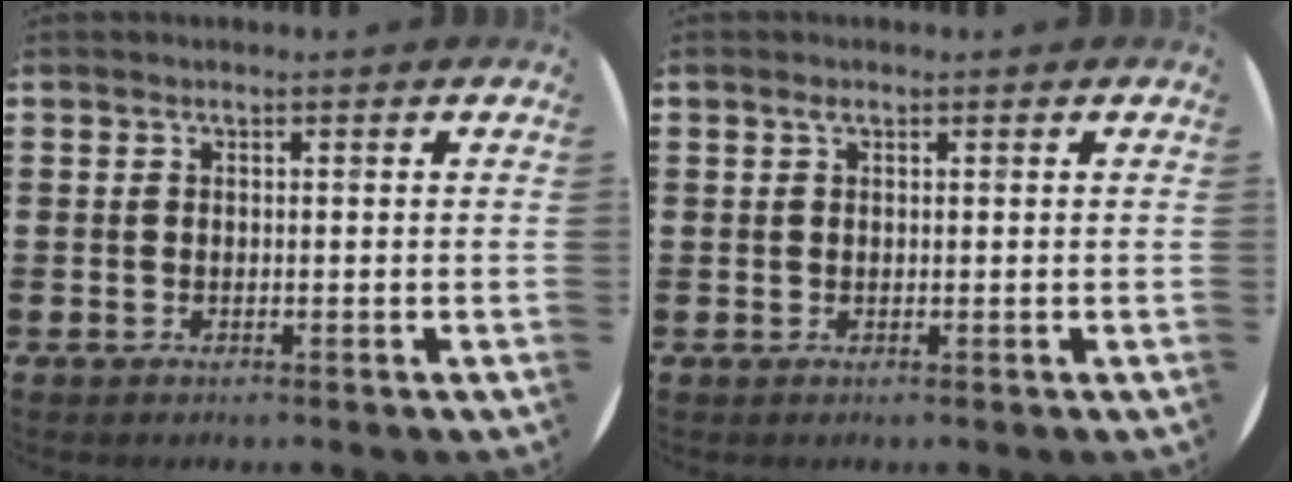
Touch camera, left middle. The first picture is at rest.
{"total": 0.6, "force": [0.4, 0.4, 0.3], "torque": [0.000, 0.000, 0.005]}